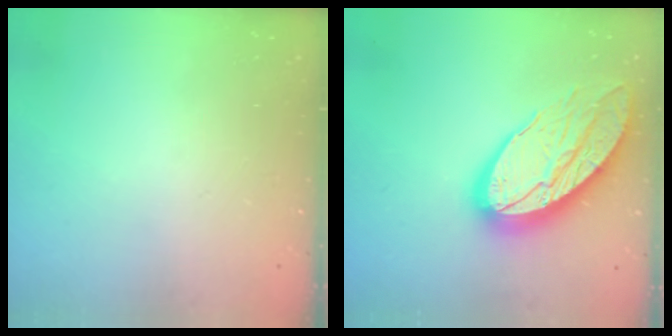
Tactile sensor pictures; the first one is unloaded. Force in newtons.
{"total": 20.1, "press": 20.1, "slide": 1.6}